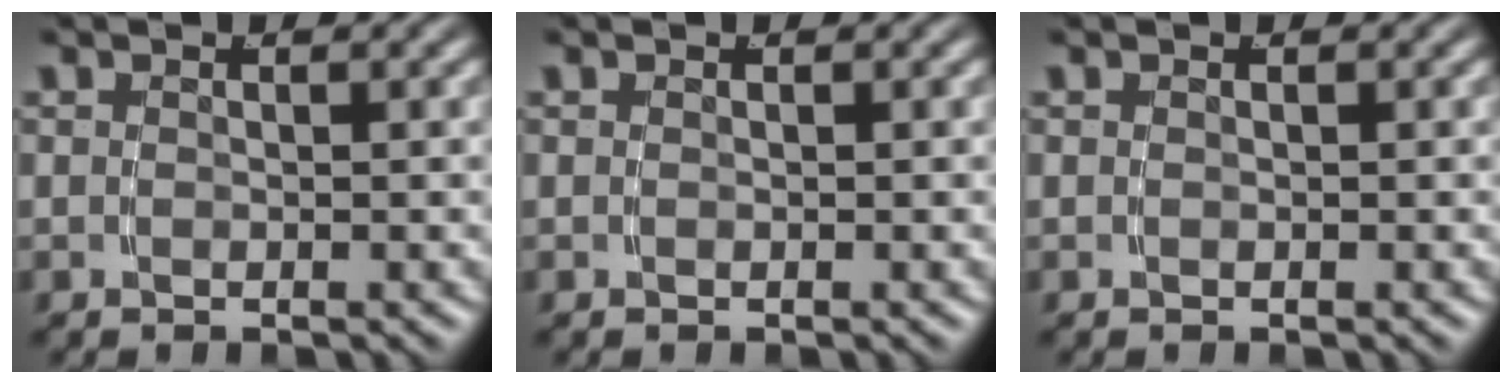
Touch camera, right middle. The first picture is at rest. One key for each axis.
{"total": 0.0}
{"total": 0.0}